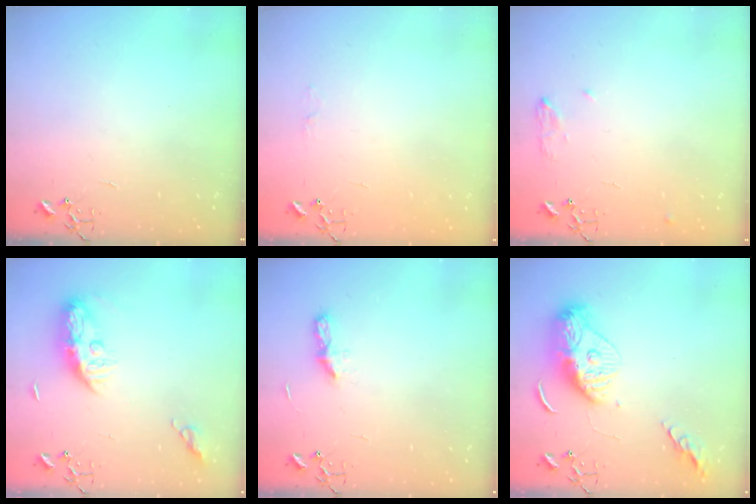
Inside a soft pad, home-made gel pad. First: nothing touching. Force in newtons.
{"total": 3.5, "press": 3.4, "slide": 0.6}
{"total": 6.6, "press": 6.5, "slide": 1.1}
{"total": 9.8, "press": 9.8, "slide": 0.5}
{"total": 6.3, "press": 6.3, "slide": 0.7}
{"total": 12.7, "press": 12.7, "slide": 1.2}